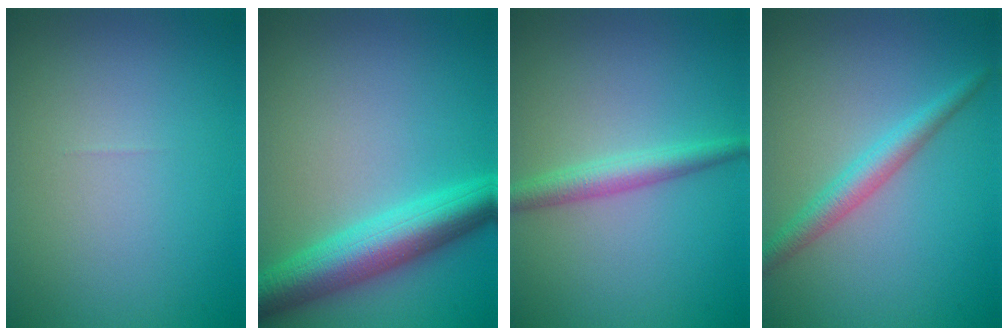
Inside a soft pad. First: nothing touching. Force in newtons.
{"total": 6.8, "press": 6.8, "slide": 0.1}
{"total": 2.7, "press": 2.7, "slide": 0.0}
{"total": 2.9, "press": 2.9, "slide": 0.0}